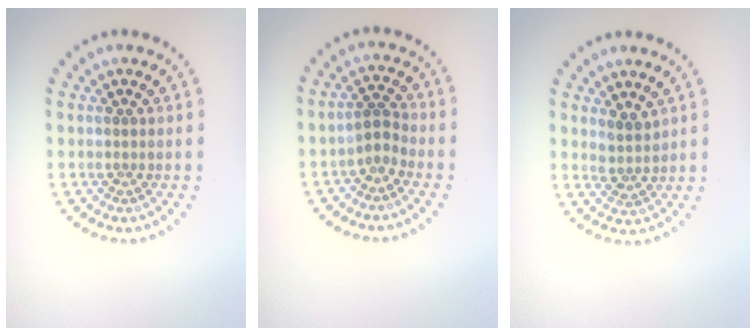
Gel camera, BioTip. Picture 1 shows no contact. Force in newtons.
{"total": 1.5, "press": 1.2, "slide": 0.9}
{"total": 2.0, "press": 1.6, "slide": 1.2}